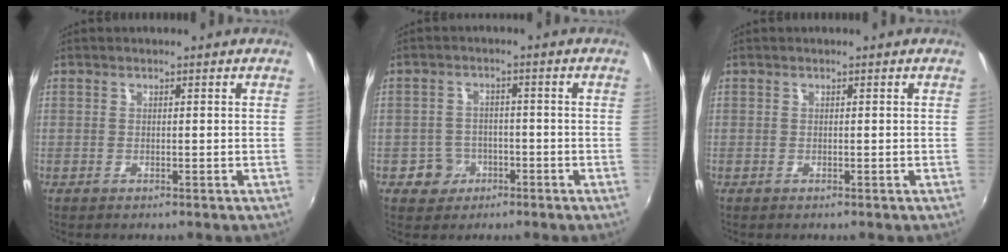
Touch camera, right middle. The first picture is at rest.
{"total": 4.4, "force": [-2.1, 3.9, 0.4], "torque": [-0.017, 0.012, -0.030]}
{"total": 0.0}